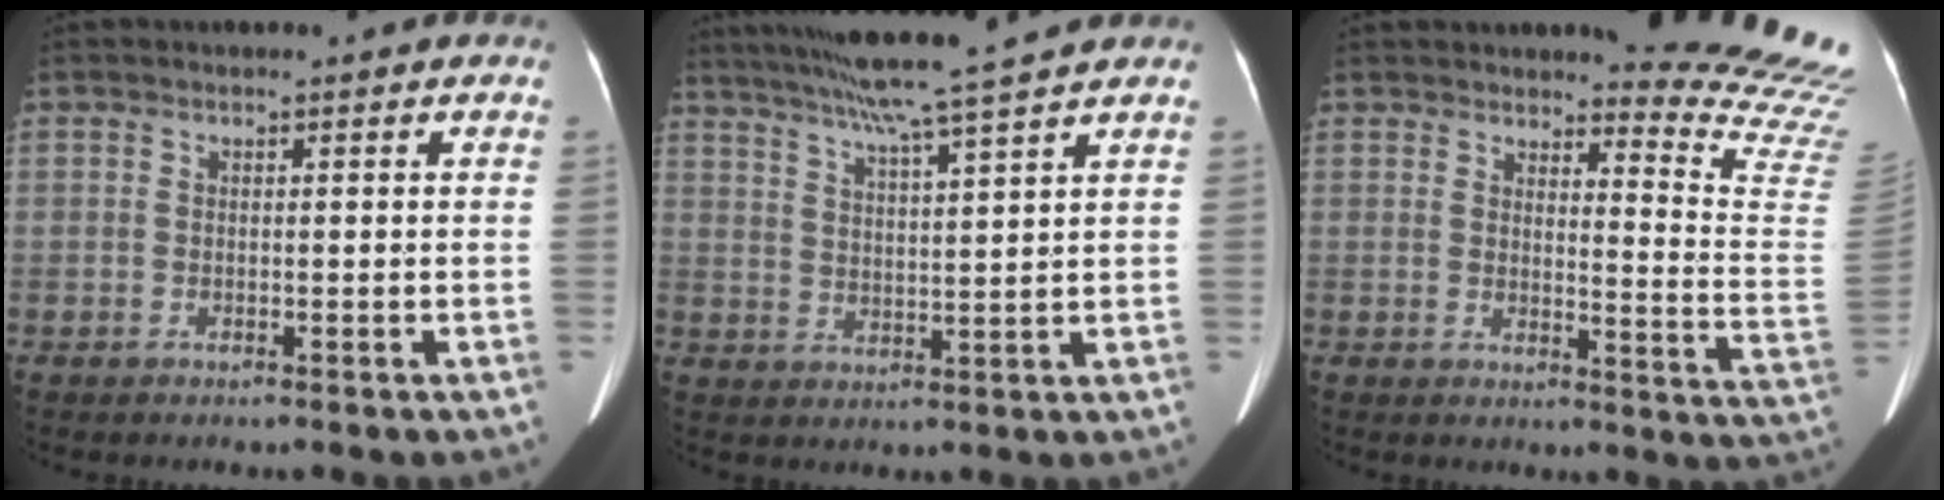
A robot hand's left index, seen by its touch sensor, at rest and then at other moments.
{"total": 12.7, "force": [10.7, -1.8, 6.6], "torque": [-0.114, 0.011, 0.163]}
{"total": 15.5, "force": [15.1, -1.0, 3.1], "torque": [-0.026, -0.155, 0.147]}